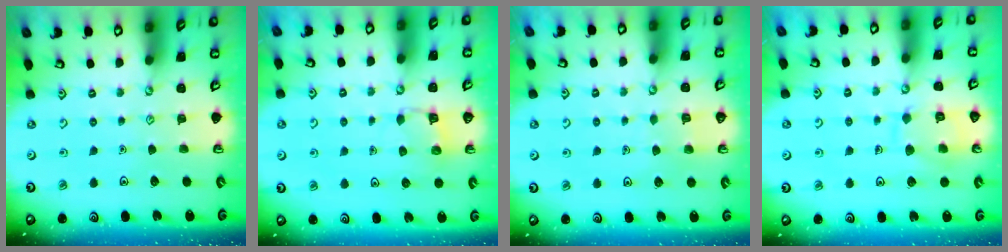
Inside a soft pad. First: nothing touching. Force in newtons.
{"total": 5.4, "press": 5.4, "slide": 0.4}
{"total": 3.3, "press": 3.3, "slide": 0.3}
{"total": 10.0, "press": 10.0, "slide": 0.4}